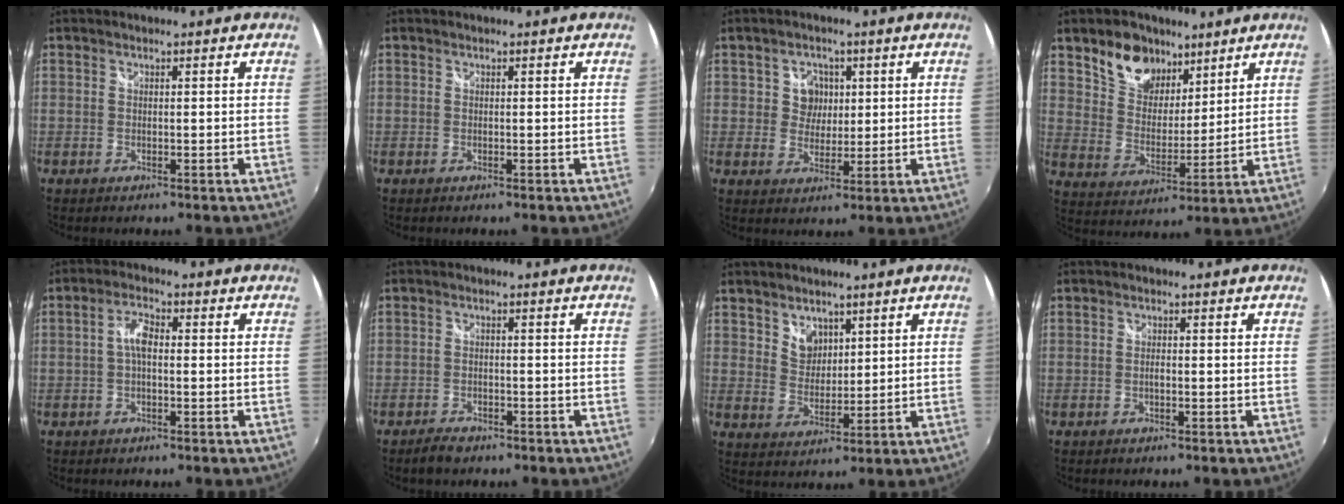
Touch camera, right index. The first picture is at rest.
{"total": 0.0}
{"total": 4.6, "force": [1.2, 4.3, 1.3], "torque": [-0.018, 0.009, 0.022]}
{"total": 10.8, "force": [7.3, 6.6, 4.4], "torque": [-0.082, 0.016, 0.139]}
{"total": 3.3, "force": [-0.2, 1.5, 3.0], "torque": [-0.061, 0.011, -0.005]}
{"total": 3.4, "force": [-2.7, 1.7, 1.4], "torque": [-0.037, -0.003, -0.046]}
{"total": 5.0, "force": [3.1, 3.6, 1.5], "torque": [-0.014, 0.002, 0.060]}
{"total": 1.0, "force": [-0.3, 0.4, 0.8], "torque": [-0.017, 0.000, -0.008]}